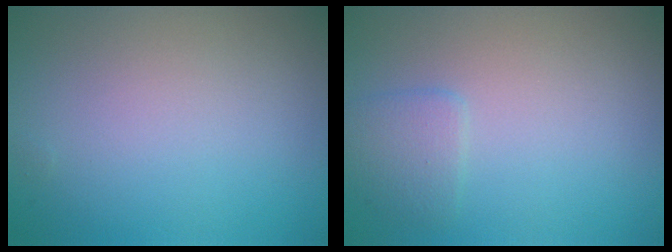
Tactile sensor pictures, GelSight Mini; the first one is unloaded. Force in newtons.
{"total": 1.6, "press": 1.6, "slide": 0.1}